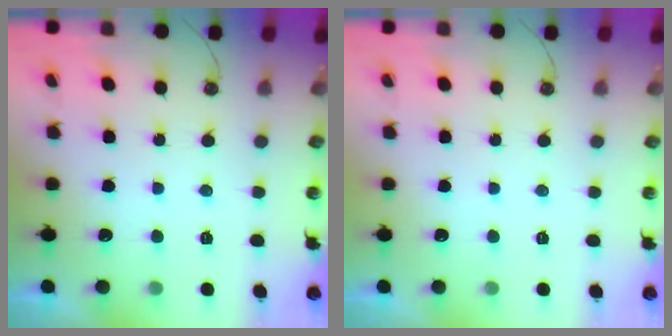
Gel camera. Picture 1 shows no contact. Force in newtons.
{"total": 0.0}